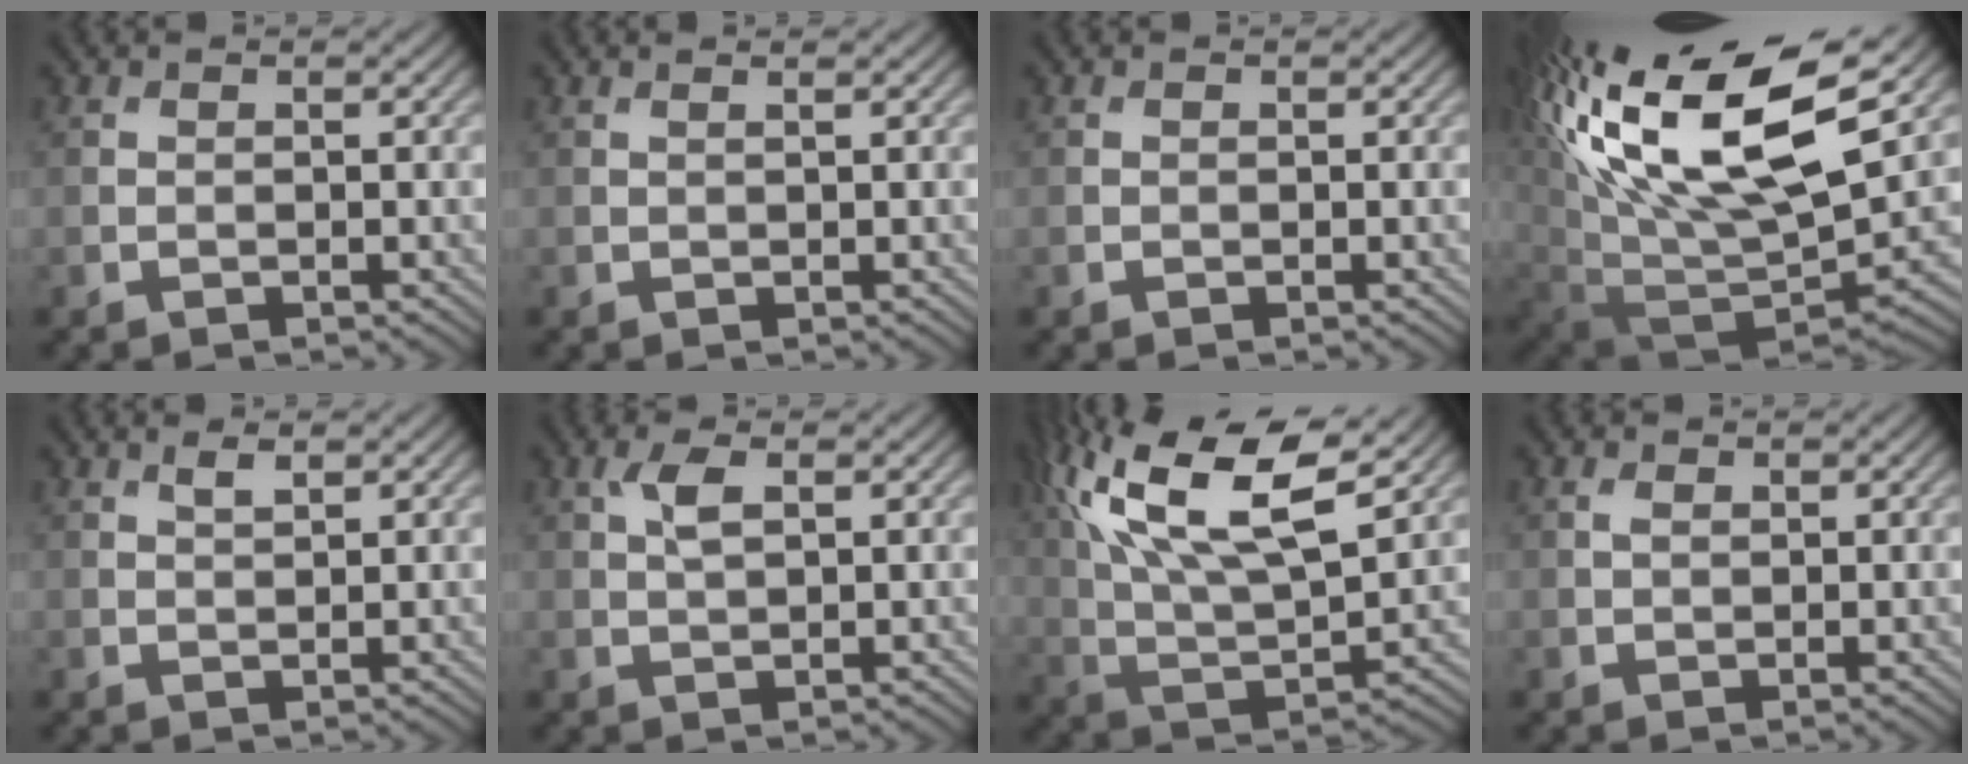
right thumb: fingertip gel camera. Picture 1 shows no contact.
{"total": 0.6, "force": [0.4, 0.0, 0.4], "torque": [-0.011, 0.003, 0.003]}
{"total": 0.0}
{"total": 19.9, "force": [9.1, 9.7, 14.8], "torque": [-0.292, 0.007, 0.178]}
{"total": 1.3, "force": [0.9, 0.4, 0.9], "torque": [-0.022, 0.000, 0.018]}
{"total": 2.7, "force": [1.0, 1.1, 2.3], "torque": [-0.053, 0.005, 0.019]}
{"total": 17.6, "force": [8.7, 6.6, 13.7], "torque": [-0.300, 0.026, 0.145]}
{"total": 1.0, "force": [0.4, 0.6, 0.7], "torque": [-0.017, 0.003, 0.006]}